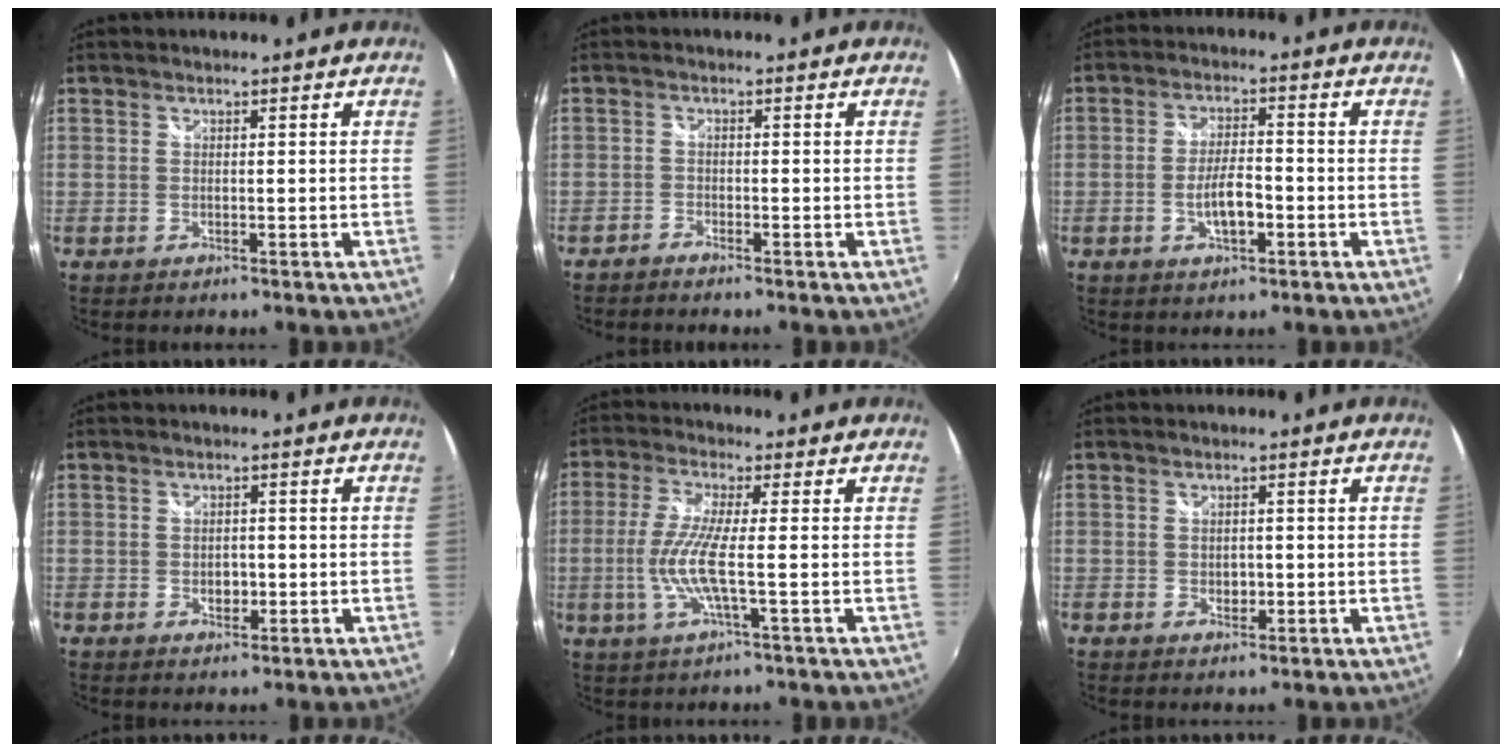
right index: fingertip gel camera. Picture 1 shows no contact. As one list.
[{"total": 1.6, "force": [-1.6, 0.3, 0.1], "torque": [-0.016, -0.003, -0.034]}, {"total": 5.8, "force": [-2.1, 2.0, 5.0], "torque": [-0.099, -0.001, -0.033]}, {"total": 2.4, "force": [-0.6, 1.8, 1.5], "torque": [-0.024, -0.002, -0.009]}, {"total": 7.6, "force": [-1.4, 0.0, 7.5], "torque": [-0.165, -0.007, -0.027]}, {"total": 1.9, "force": [-0.3, 1.5, 1.1], "torque": [-0.017, -0.002, -0.005]}]